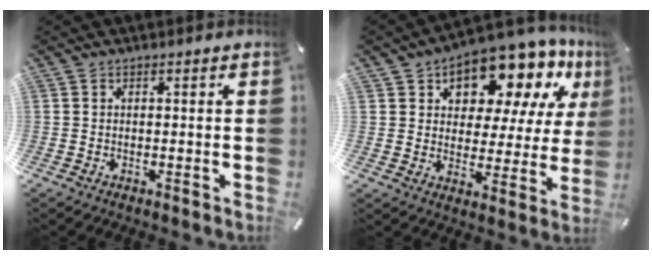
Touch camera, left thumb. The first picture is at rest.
{"total": 13.7, "force": [10.6, 6.9, 5.3], "torque": [-0.090, -0.089, 0.182]}